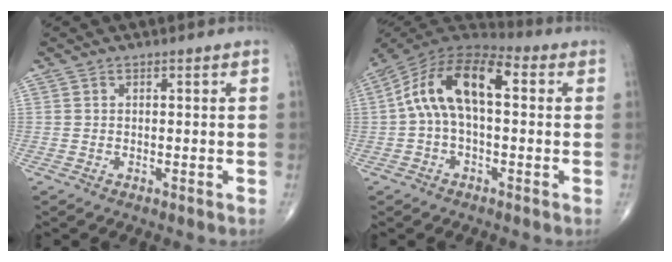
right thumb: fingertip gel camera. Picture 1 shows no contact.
{"total": 14.5, "force": [1.7, 7.6, 12.3], "torque": [-0.220, 0.047, 0.019]}